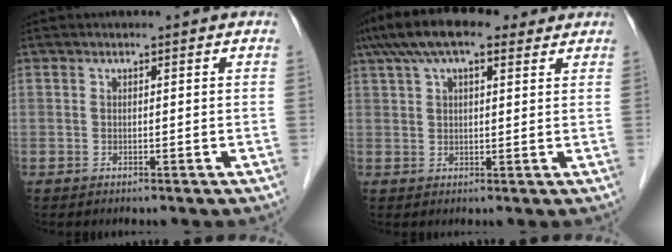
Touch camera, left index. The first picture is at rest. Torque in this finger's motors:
{"motor_torque": [1.05, -1.06, 0.47, 0.17]}